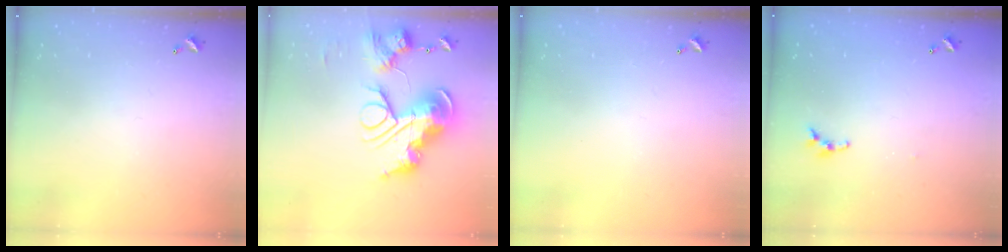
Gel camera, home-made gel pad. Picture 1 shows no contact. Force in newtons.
{"total": 0.7, "press": 0.7, "slide": 0.0}
{"total": 0.0}
{"total": 4.9, "press": 4.8, "slide": 0.2}